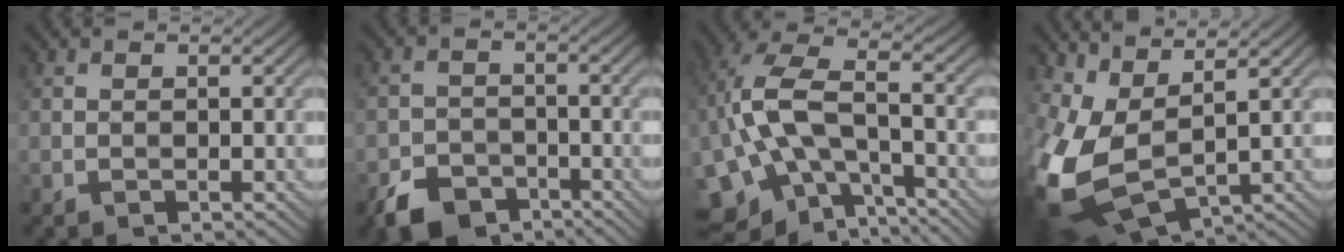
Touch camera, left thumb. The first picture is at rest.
{"total": 5.6, "force": [-3.9, 3.3, 2.3], "torque": [-0.045, -0.004, -0.078]}
{"total": 15.0, "force": [-4.2, 8.4, 11.7], "torque": [-0.262, -0.002, -0.077]}
{"total": 12.7, "force": [1.7, 7.2, 10.3], "torque": [-0.275, -0.022, 0.049]}